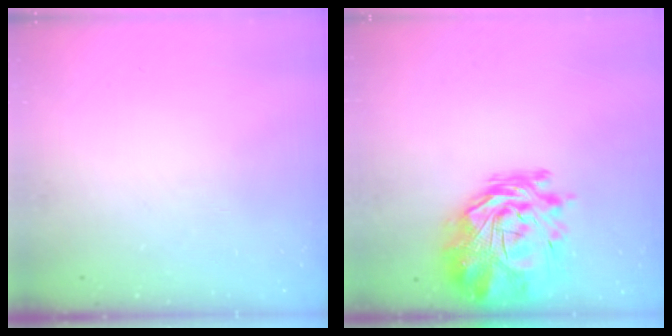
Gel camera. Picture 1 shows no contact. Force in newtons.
{"total": 4.5, "press": 4.0, "slide": 2.1}